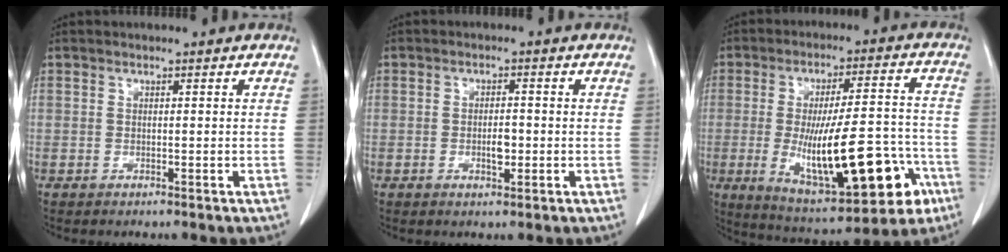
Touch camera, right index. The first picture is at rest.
{"total": 2.8, "force": [-0.6, 1.1, 2.5], "torque": [-0.044, 0.002, -0.006]}
{"total": 21.4, "force": [-6.5, 5.5, 19.6], "torque": [-0.300, 0.001, -0.079]}